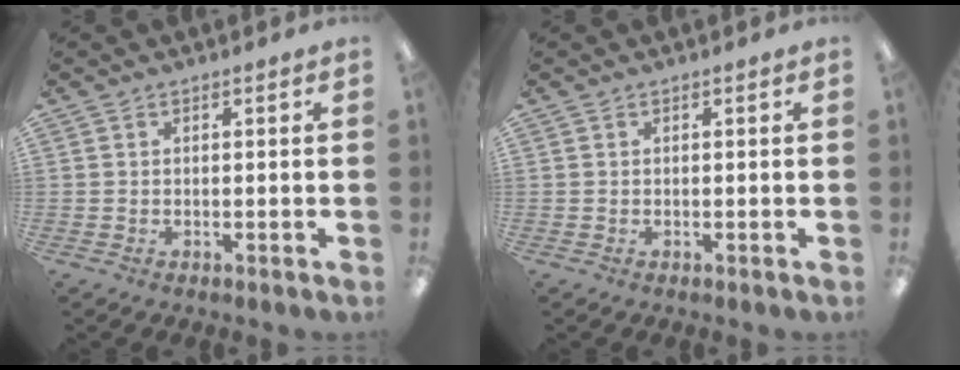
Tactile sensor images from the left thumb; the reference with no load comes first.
{"total": 0.0}